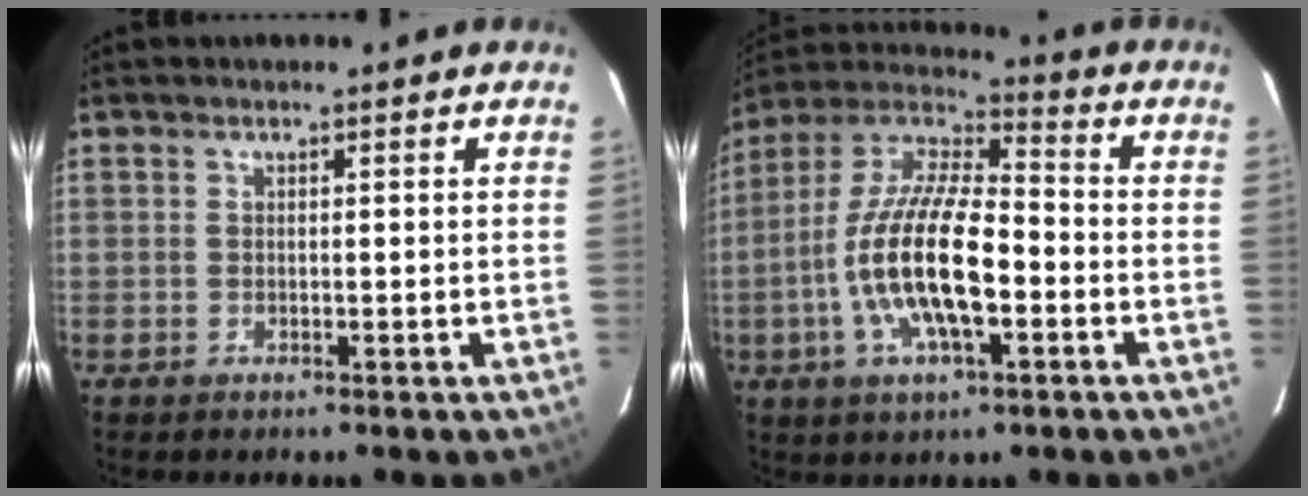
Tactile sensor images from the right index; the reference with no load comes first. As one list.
[{"total": 18.1, "force": [-4.5, 6.4, 16.3], "torque": [-0.325, -0.004, -0.091]}]